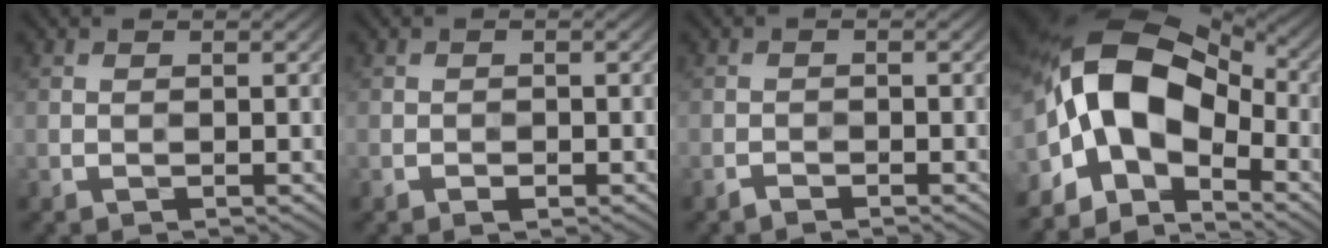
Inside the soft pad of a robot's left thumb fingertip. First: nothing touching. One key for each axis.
{"total": 0.8, "fx": -0.6, "fy": 0.4, "fz": 0.3, "tx": -0.006, "ty": -0.001, "tz": -0.009}
{"total": 1.0, "fx": -0.9, "fy": 0.1, "fz": 0.0, "tx": 0.000, "ty": 0.000, "tz": -0.019}
{"total": 14.9, "fx": -2.5, "fy": 9.0, "fz": 11.7, "tx": -0.228, "ty": 0.010, "tz": -0.060}